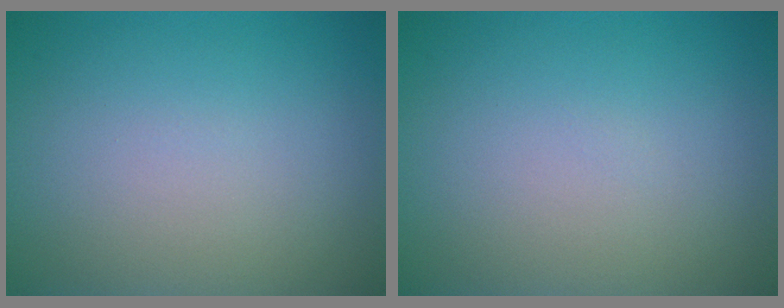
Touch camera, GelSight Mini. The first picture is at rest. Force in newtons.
{"total": 0.0}